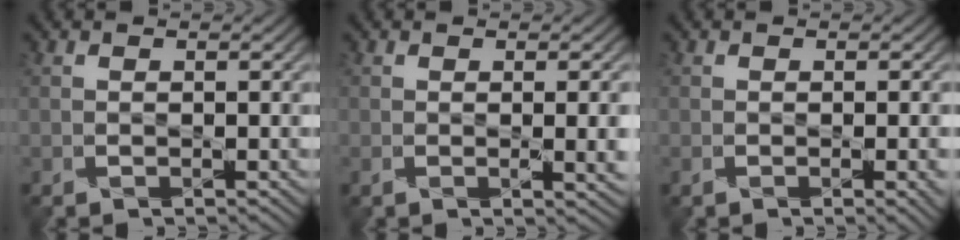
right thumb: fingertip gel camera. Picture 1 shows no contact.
{"total": 2.6, "force": [-0.4, 0.6, 2.5], "torque": [-0.038, -0.008, -0.001]}
{"total": 2.0, "force": [-0.9, 0.5, 1.7], "torque": [-0.024, -0.006, -0.012]}